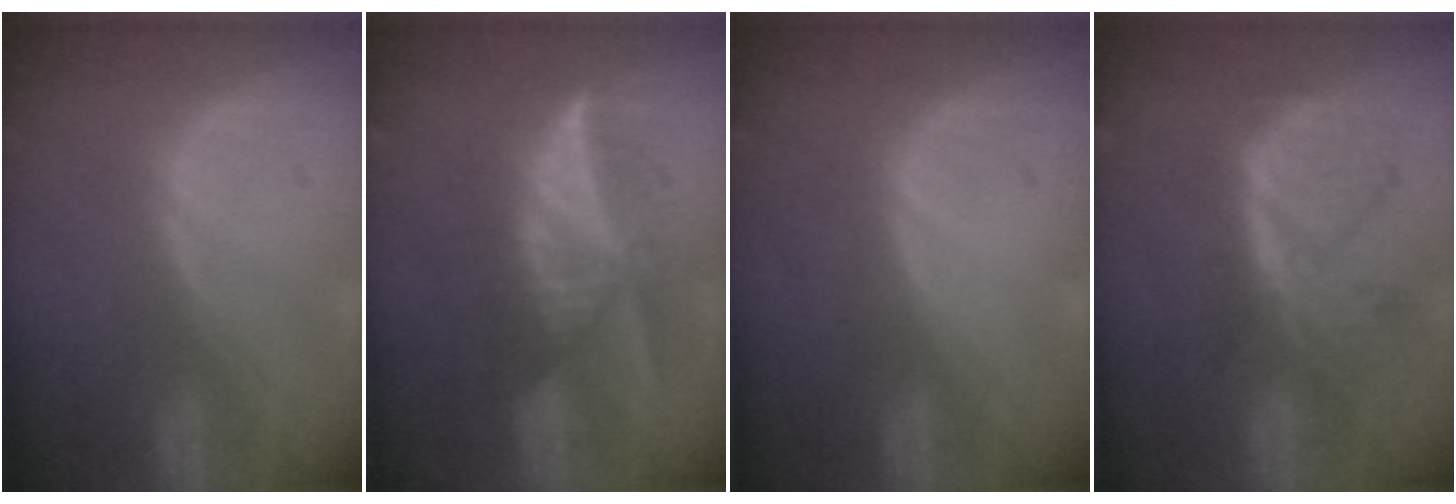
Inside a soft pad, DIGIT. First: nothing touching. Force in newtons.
{"total": 6.5, "press": 6.4, "slide": 0.8}
{"total": 0.0}
{"total": 8.1, "press": 7.0, "slide": 4.1}